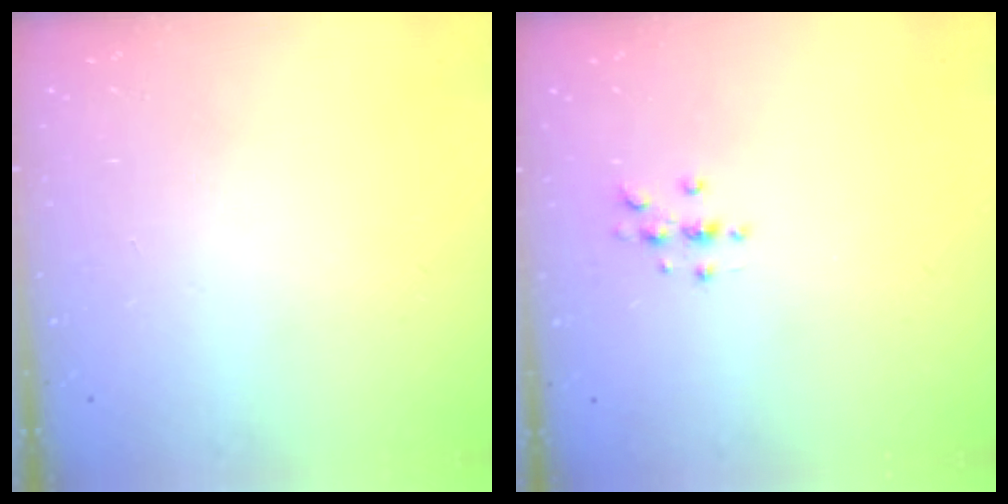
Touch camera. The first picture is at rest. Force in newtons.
{"total": 3.0, "press": 3.0, "slide": 0.4}